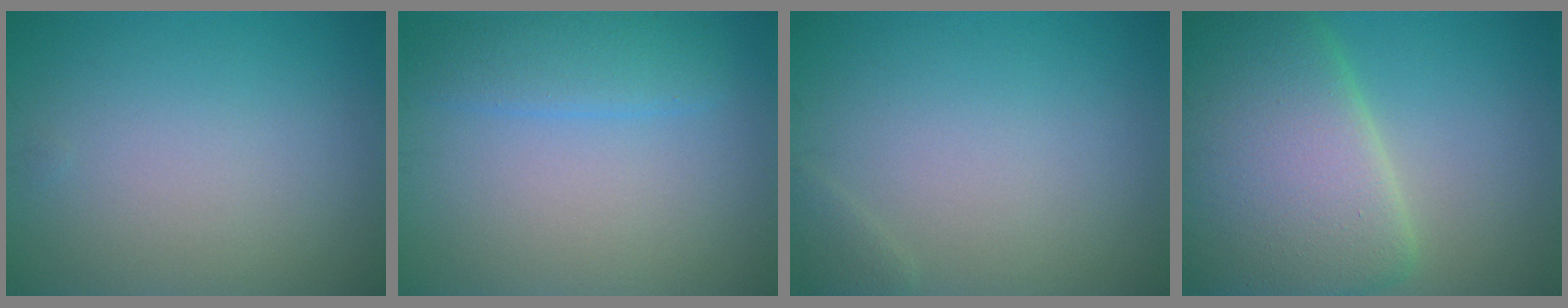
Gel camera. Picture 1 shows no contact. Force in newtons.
{"total": 2.8, "press": 2.8, "slide": 0.3}
{"total": 0.8, "press": 0.8, "slide": 0.1}
{"total": 11.8, "press": 11.7, "slide": 0.5}